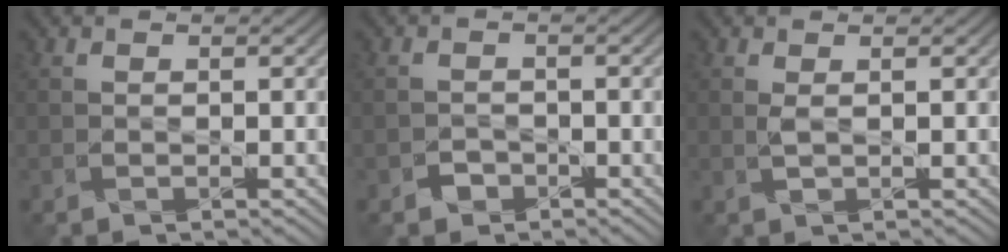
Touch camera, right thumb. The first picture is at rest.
{"total": 1.6, "force": [-1.3, 0.9, 0.0], "torque": [0.003, 0.000, -0.028]}
{"total": 0.8, "force": [0.3, 0.0, 0.8], "torque": [-0.023, 0.003, 0.004]}